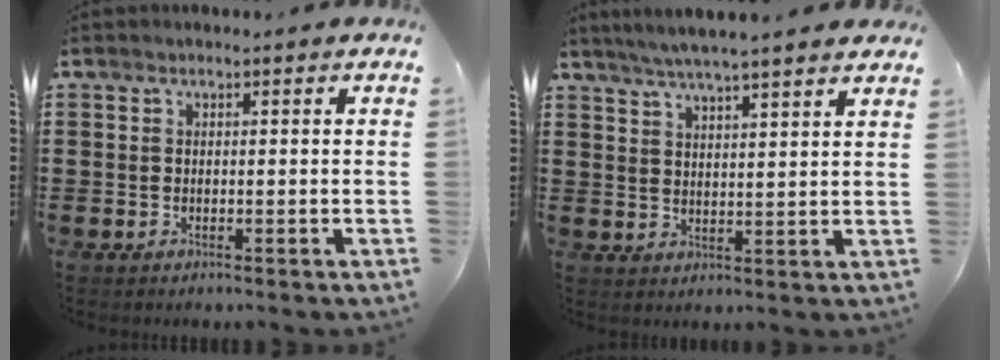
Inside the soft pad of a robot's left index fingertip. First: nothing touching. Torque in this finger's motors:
{"motor_torque": [2.14, 0.00, 0.86, 0.21]}